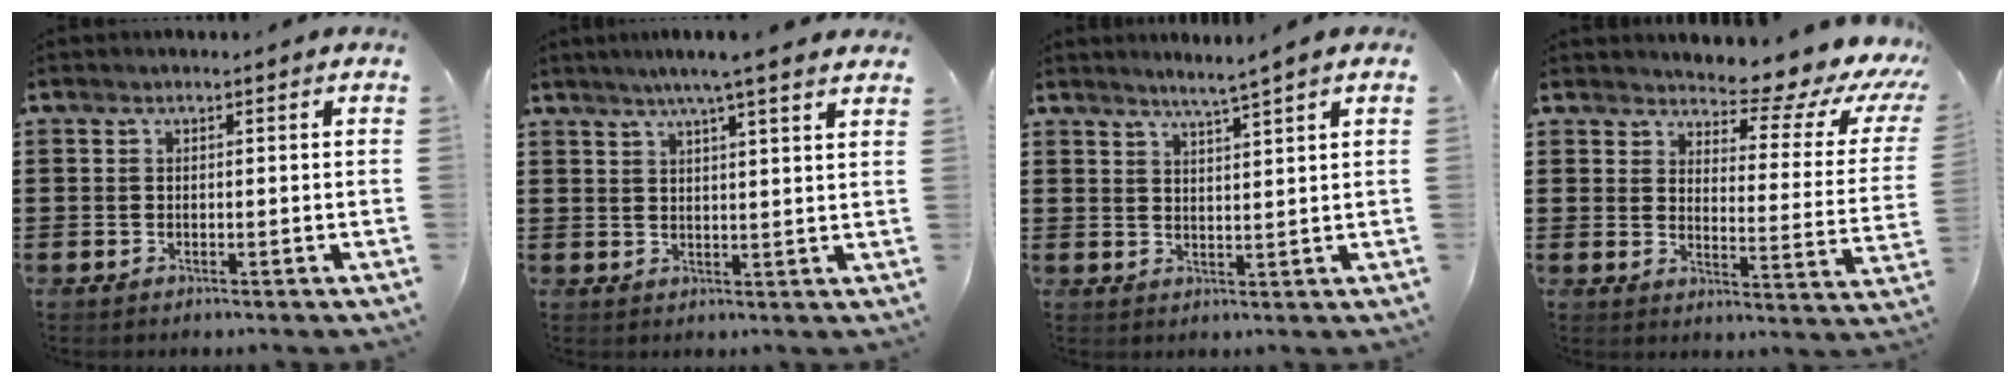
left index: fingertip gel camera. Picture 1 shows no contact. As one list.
[{"total": 4.7, "force": [3.7, -0.6, 2.8], "torque": [-0.065, -0.006, 0.063]}, {"total": 2.8, "force": [2.5, -0.8, 0.9], "torque": [-0.023, -0.013, 0.042]}, {"total": 6.5, "force": [5.6, 1.6, 2.9], "torque": [-0.047, -0.053, 0.087]}]